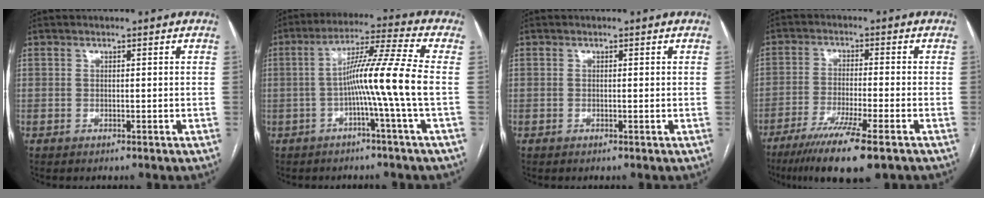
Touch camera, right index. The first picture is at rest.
{"total": 10.3, "force": [-2.0, -2.5, 9.8], "torque": [-0.172, 0.010, -0.038]}
{"total": 0.0}
{"total": 11.4, "force": [-7.6, 0.2, 8.5], "torque": [-0.141, -0.030, -0.120]}